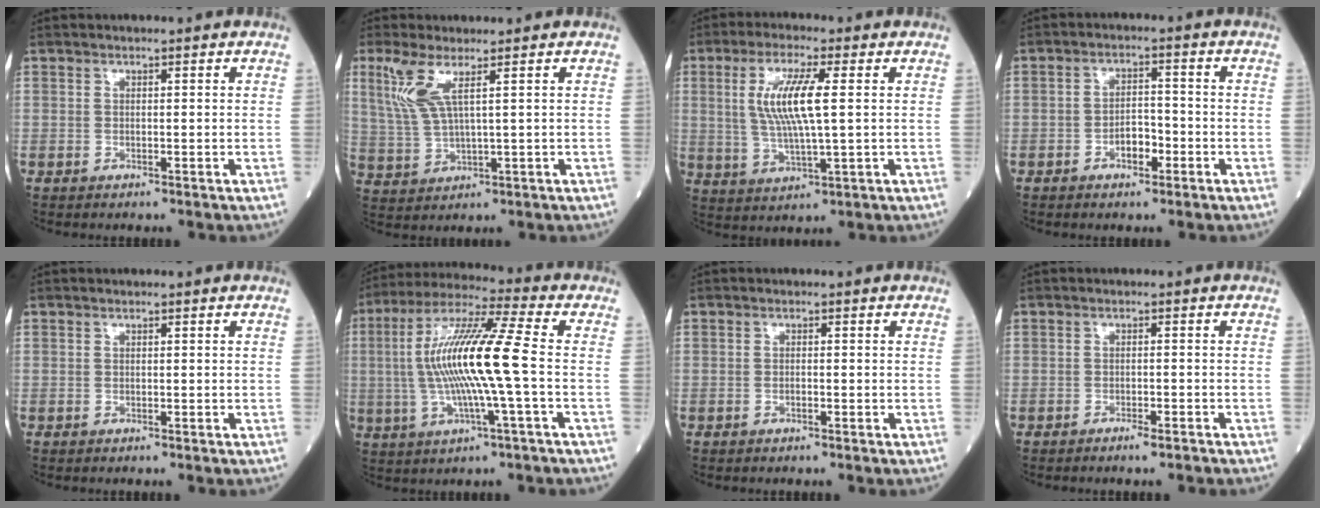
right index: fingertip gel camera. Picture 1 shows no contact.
{"total": 6.2, "force": [2.8, 0.7, 5.5], "torque": [-0.140, 0.002, 0.064]}
{"total": 9.2, "force": [1.7, 1.1, 9.0], "torque": [-0.190, 0.001, 0.034]}
{"total": 3.7, "force": [-1.8, 1.8, 2.7], "torque": [-0.042, 0.007, -0.034]}
{"total": 0.0}
{"total": 15.2, "force": [-0.5, 0.1, 15.2], "torque": [-0.303, 0.011, -0.018]}
{"total": 0.6, "force": [-0.4, 0.1, 0.5], "torque": [-0.011, 0.001, -0.008]}
{"total": 2.0, "force": [-1.6, 0.2, 1.1], "torque": [-0.019, -0.001, -0.023]}